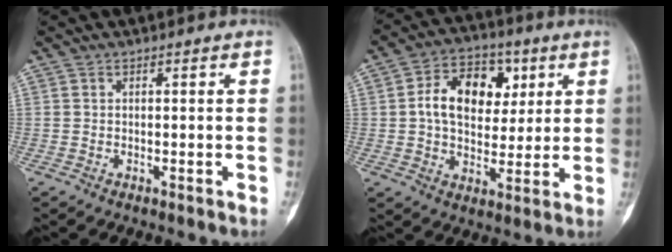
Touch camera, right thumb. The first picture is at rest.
{"total": 13.9, "force": [3.2, 9.7, 9.4], "torque": [-0.116, 0.005, 0.047]}